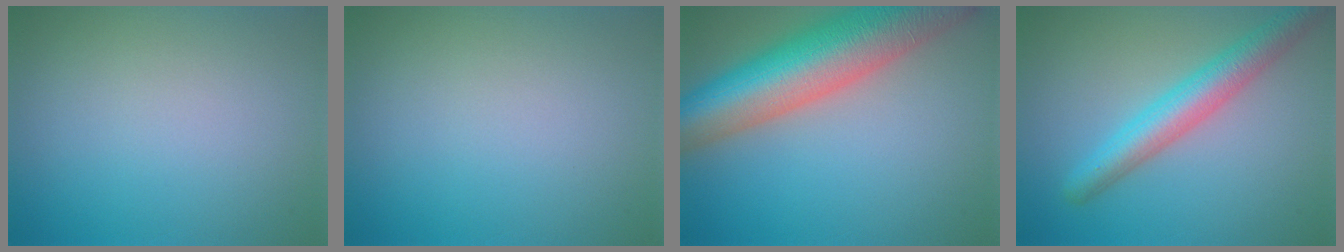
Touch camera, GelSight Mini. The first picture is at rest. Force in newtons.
{"total": 0.0}
{"total": 12.0, "press": 12.0, "slide": 0.6}
{"total": 4.8, "press": 4.8, "slide": 0.1}